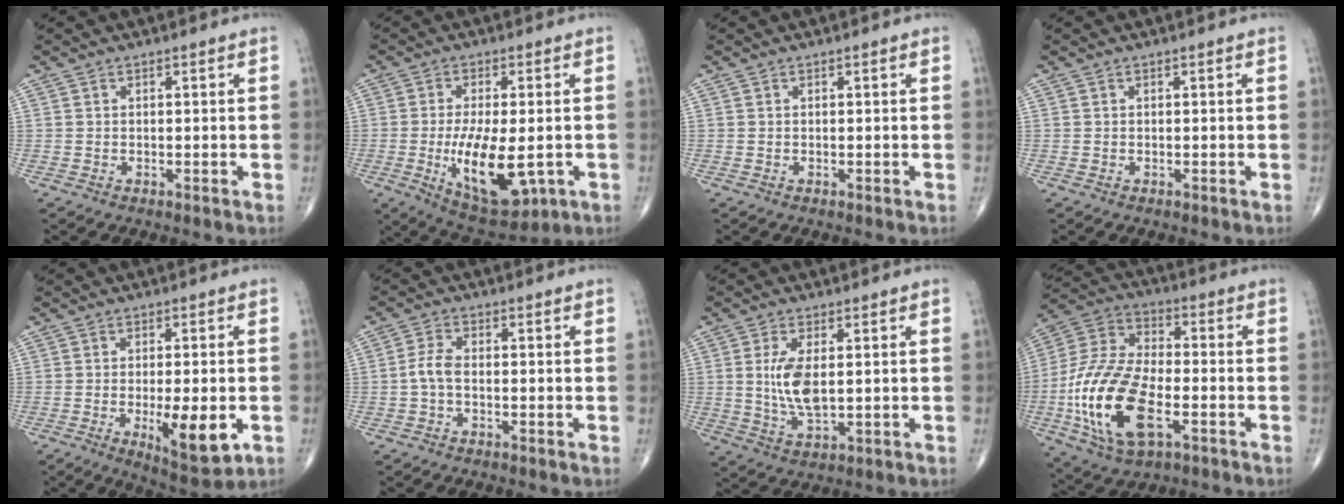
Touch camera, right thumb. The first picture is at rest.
{"total": 13.9, "force": [-2.9, 5.8, 12.3], "torque": [-0.199, -0.016, -0.031]}
{"total": 0.0}
{"total": 0.0}
{"total": 10.3, "force": [-2.7, 3.2, 9.5], "torque": [-0.133, -0.015, -0.033]}
{"total": 3.3, "force": [-0.8, 1.6, 2.7], "torque": [-0.061, 0.009, -0.022]}
{"total": 7.5, "force": [0.9, 3.2, 6.8], "torque": [-0.138, -0.014, 0.022]}
{"total": 20.7, "force": [-5.9, 10.2, 17.0], "torque": [-0.350, 0.017, -0.106]}